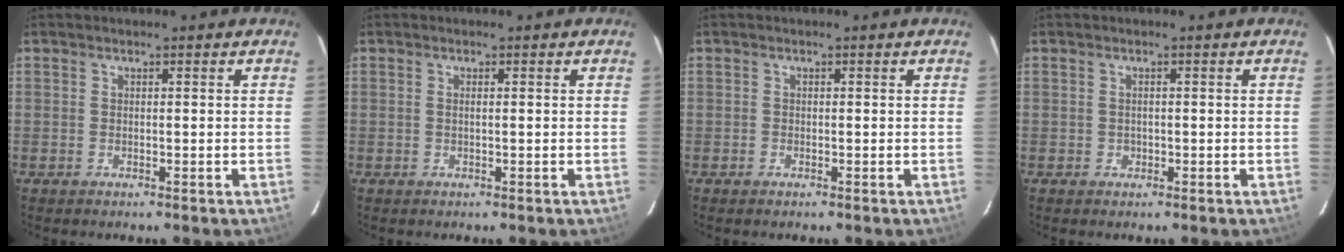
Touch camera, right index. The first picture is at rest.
{"total": 0.7, "force": [0.0, -0.1, 0.7], "torque": [-0.014, 0.001, 0.000]}
{"total": 0.5, "force": [-0.3, 0.4, 0.0], "torque": [-0.001, 0.000, -0.008]}
{"total": 0.9, "force": [-0.2, 0.8, 0.2], "torque": [-0.001, 0.001, 0.000]}